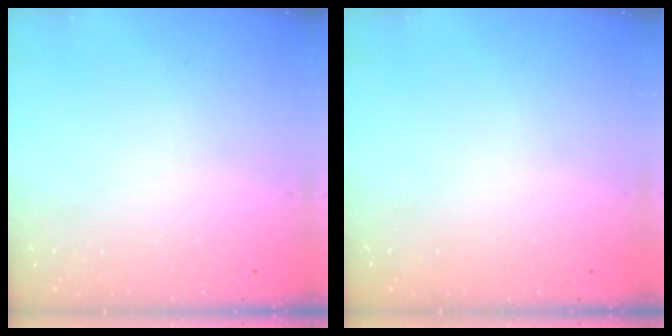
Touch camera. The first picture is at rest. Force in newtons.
{"total": 0.0}